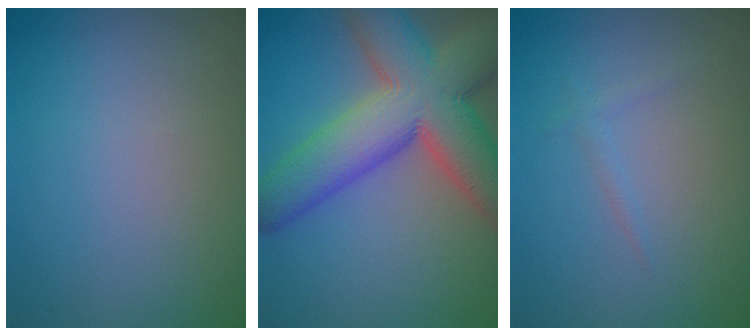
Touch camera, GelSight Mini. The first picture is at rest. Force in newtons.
{"total": 11.6, "press": 11.6, "slide": 0.8}
{"total": 0.8, "press": 0.8, "slide": 0.0}